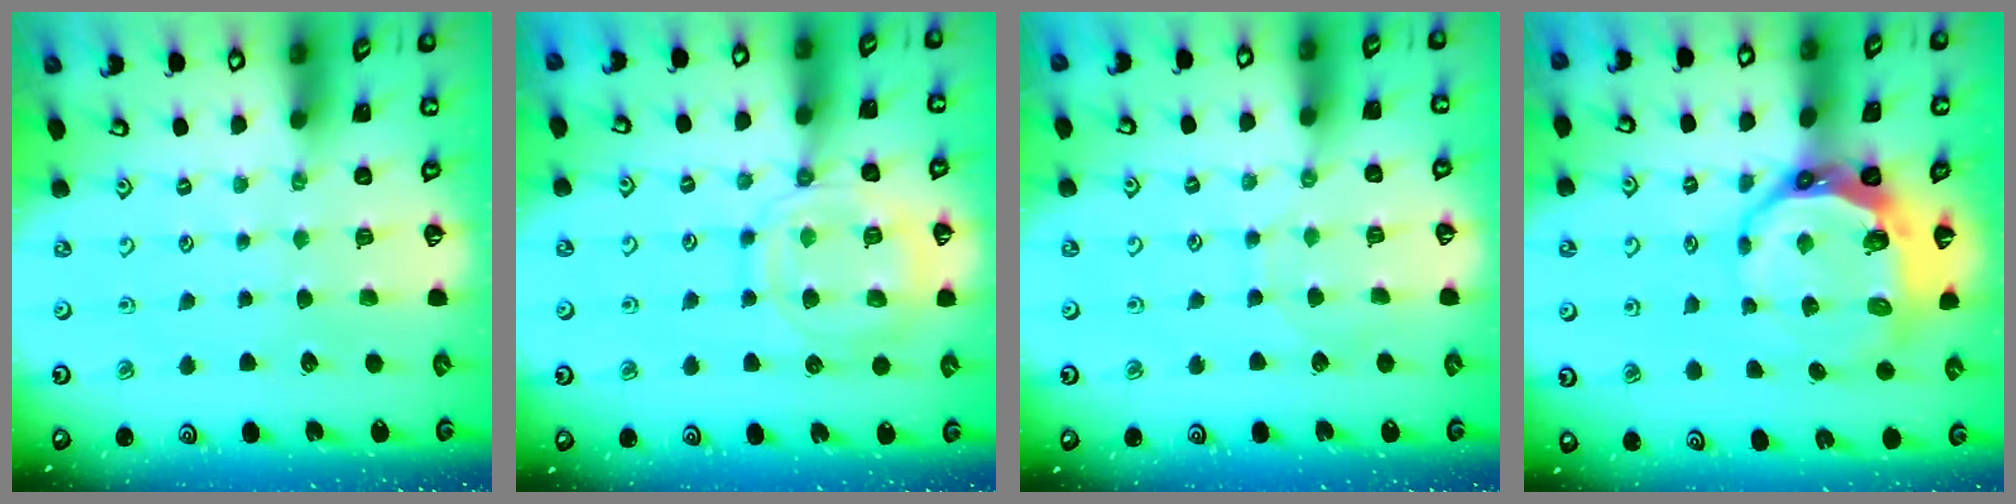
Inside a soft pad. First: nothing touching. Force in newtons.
{"total": 13.6, "press": 13.6, "slide": 1.3}
{"total": 2.8, "press": 2.8, "slide": 0.4}
{"total": 12.1, "press": 11.3, "slide": 4.1}